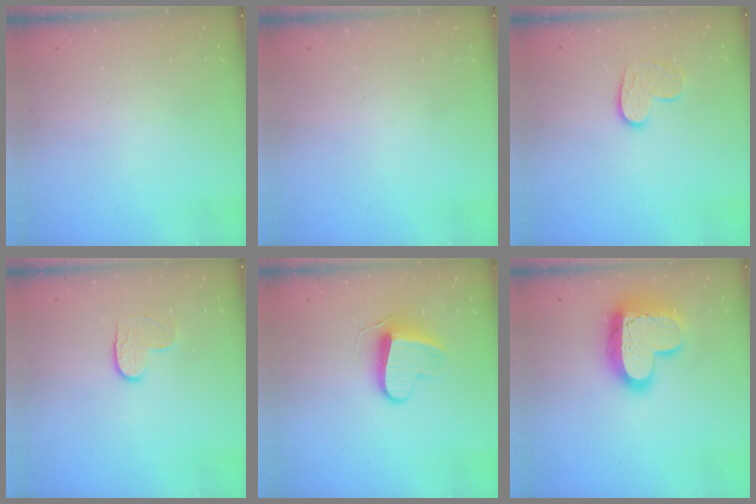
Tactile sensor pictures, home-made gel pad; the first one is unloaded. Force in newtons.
{"total": 0.0}
{"total": 9.5, "press": 9.5, "slide": 0.6}
{"total": 5.2, "press": 5.2, "slide": 0.2}
{"total": 9.3, "press": 9.3, "slide": 0.1}
{"total": 17.8, "press": 17.8, "slide": 1.5}